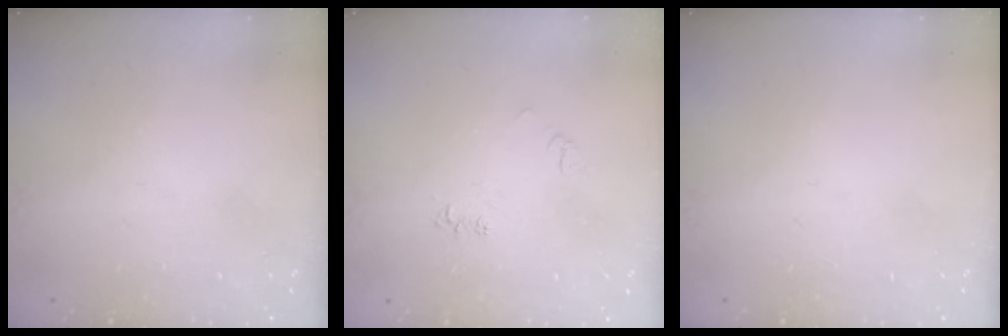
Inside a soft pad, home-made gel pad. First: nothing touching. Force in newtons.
{"total": 4.3, "press": 4.3, "slide": 0.5}
{"total": 0.0}